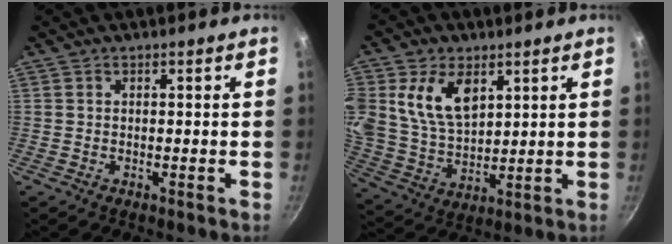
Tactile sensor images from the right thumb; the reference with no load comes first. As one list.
[{"total": 13.2, "force": [4.8, 8.4, 9.0], "torque": [-0.160, -0.028, 0.101]}]